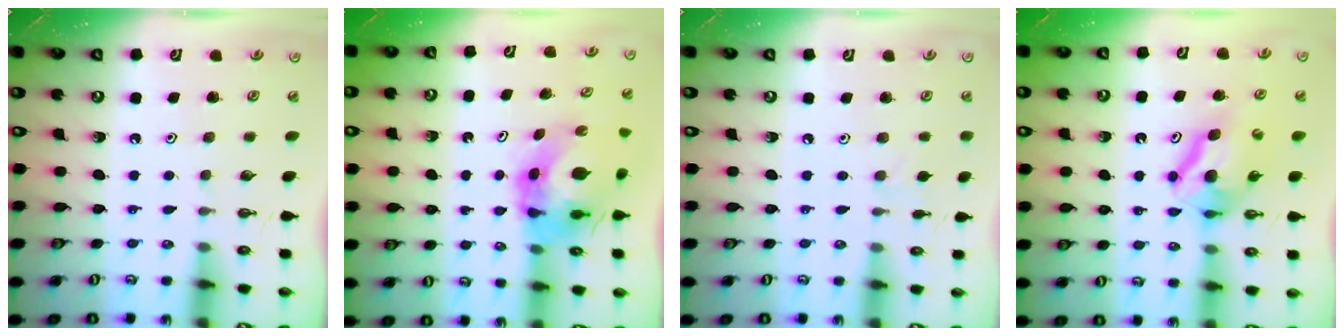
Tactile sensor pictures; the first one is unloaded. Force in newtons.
{"total": 9.0, "press": 9.0, "slide": 0.9}
{"total": 4.5, "press": 4.4, "slide": 0.8}
{"total": 9.5, "press": 9.4, "slide": 0.9}